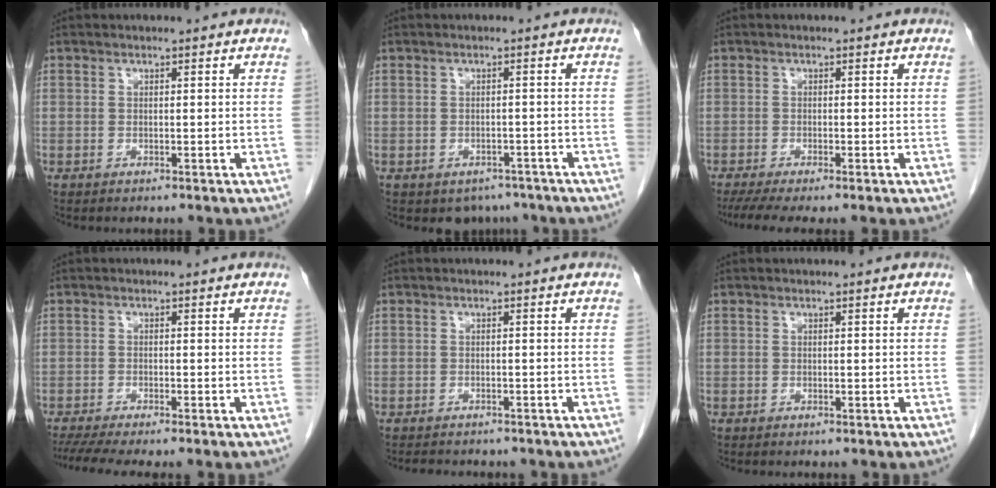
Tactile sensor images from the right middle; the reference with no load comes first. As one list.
[{"total": 3.5, "force": [-2.7, 2.2, 0.7], "torque": [-0.007, 0.003, -0.030]}, {"total": 5.2, "force": [-3.8, 0.3, 3.5], "torque": [-0.061, -0.017, -0.064]}, {"total": 6.3, "force": [-5.2, -0.2, 3.6], "torque": [-0.059, -0.014, -0.085]}, {"total": 6.2, "force": [-5.3, 2.0, 2.4], "torque": [-0.038, -0.004, -0.061]}, {"total": 0.0}]